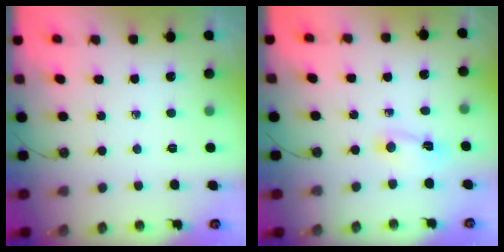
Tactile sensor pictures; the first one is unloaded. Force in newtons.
{"total": 2.1, "press": 2.1, "slide": 0.3}